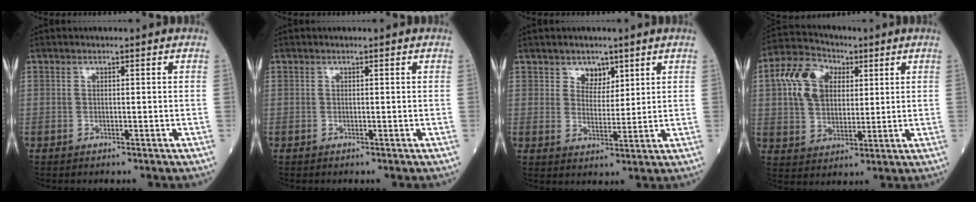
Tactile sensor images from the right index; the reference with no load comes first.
{"total": 0.0}
{"total": 3.8, "force": [2.5, 2.5, 1.4], "torque": [-0.018, -0.002, 0.045]}
{"total": 10.8, "force": [3.1, 7.3, 7.3], "torque": [-0.167, 0.035, 0.058]}